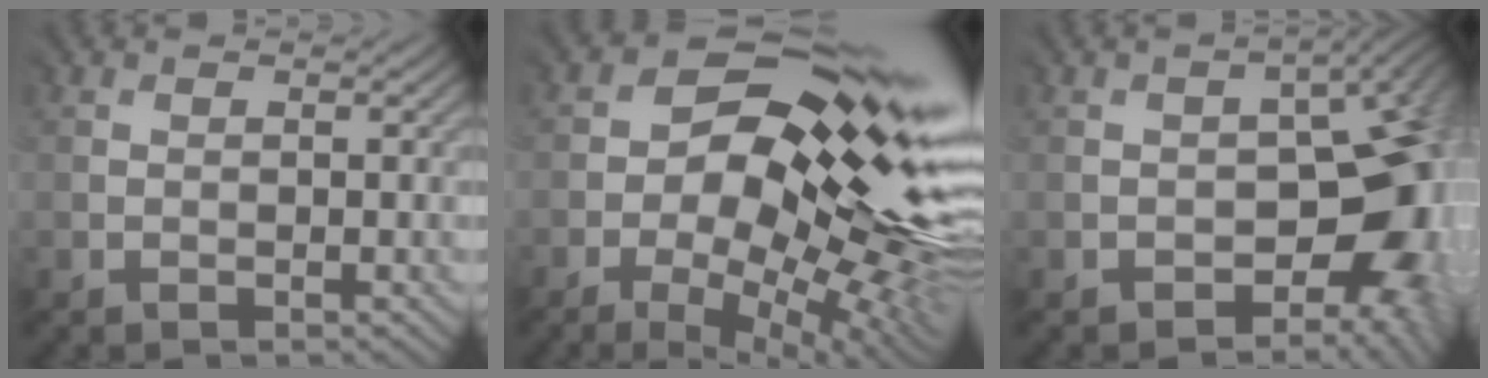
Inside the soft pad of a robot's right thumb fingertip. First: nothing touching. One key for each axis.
{"total": 17.1, "fx": 0.4, "fy": 8.5, "fz": 14.8, "tx": -0.221, "ty": -0.006, "tz": 0.012}
{"total": 10.6, "fx": -4.3, "fy": 6.3, "fz": 7.4, "tx": -0.056, "ty": -0.011, "tz": -0.062}